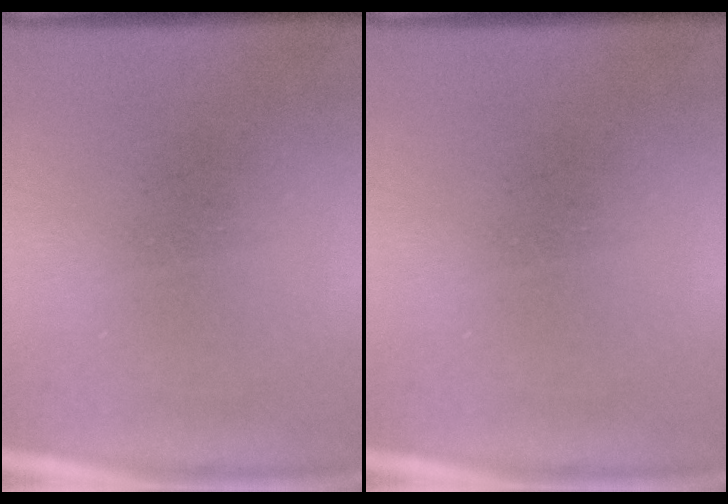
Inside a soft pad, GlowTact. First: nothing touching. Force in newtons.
{"total": 0.0}